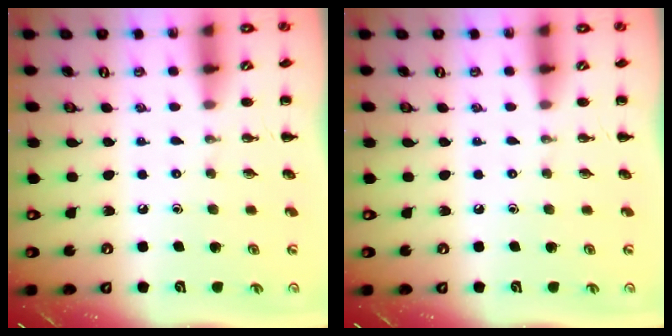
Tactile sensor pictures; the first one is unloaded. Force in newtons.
{"total": 0.0}